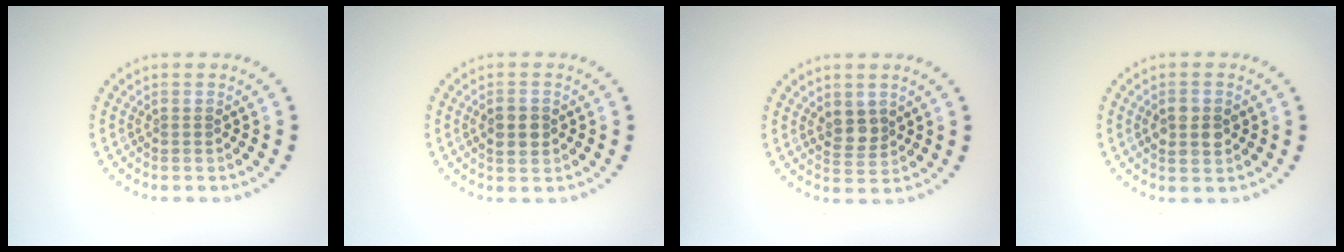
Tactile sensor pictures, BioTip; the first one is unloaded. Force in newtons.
{"total": 2.6, "press": 2.6, "slide": 0.1}
{"total": 2.0, "press": 1.8, "slide": 0.8}
{"total": 2.9, "press": 2.9, "slide": 0.1}